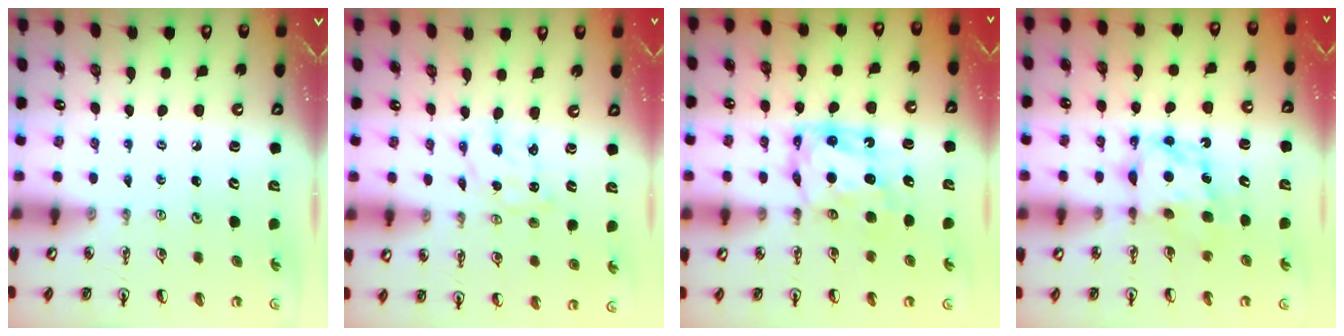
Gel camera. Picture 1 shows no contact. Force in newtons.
{"total": 1.4, "press": 1.4, "slide": 0.1}
{"total": 7.7, "press": 7.7, "slide": 0.8}
{"total": 7.3, "press": 7.3, "slide": 0.2}